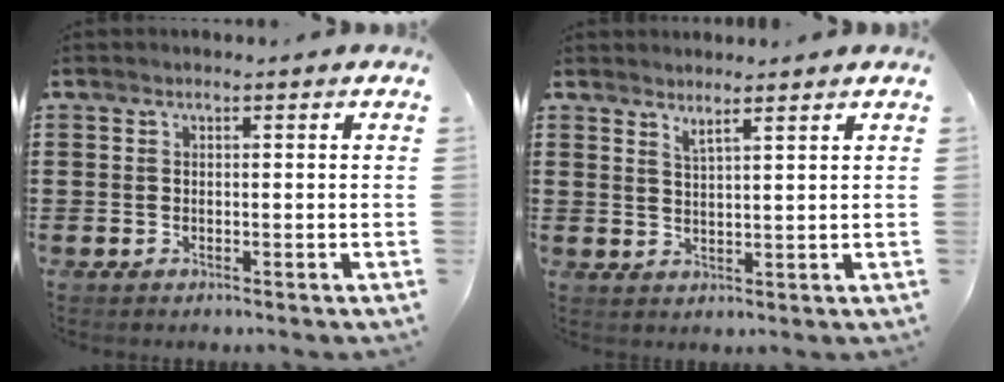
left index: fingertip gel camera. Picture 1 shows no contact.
{"total": 2.4, "force": [2.3, -0.3, 0.7], "torque": [-0.019, -0.006, 0.044]}